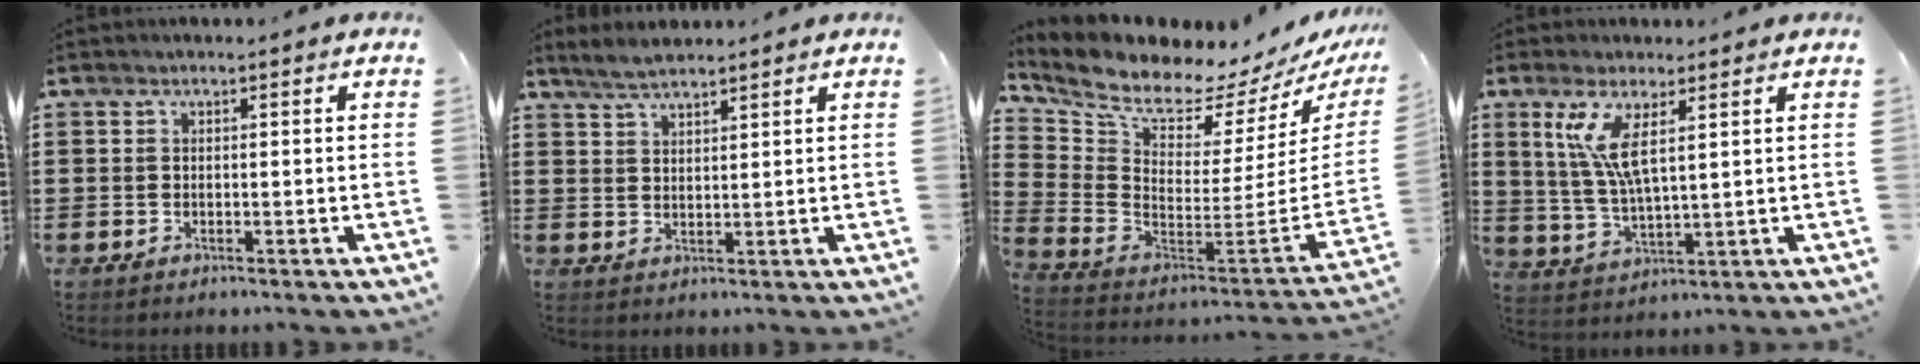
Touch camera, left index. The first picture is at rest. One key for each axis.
{"total": 2.9, "fx": 2.7, "fy": 0.4, "fz": 1.1, "tx": -0.030, "ty": 0.002, "tz": 0.051}
{"total": 7.5, "fx": 6.7, "fy": 1.7, "fz": 2.9, "tx": -0.099, "ty": -0.072, "tz": 0.112}
{"total": 7.5, "fx": 3.6, "fy": 1.8, "fz": 6.4, "tx": -0.142, "ty": -0.004, "tz": 0.061}